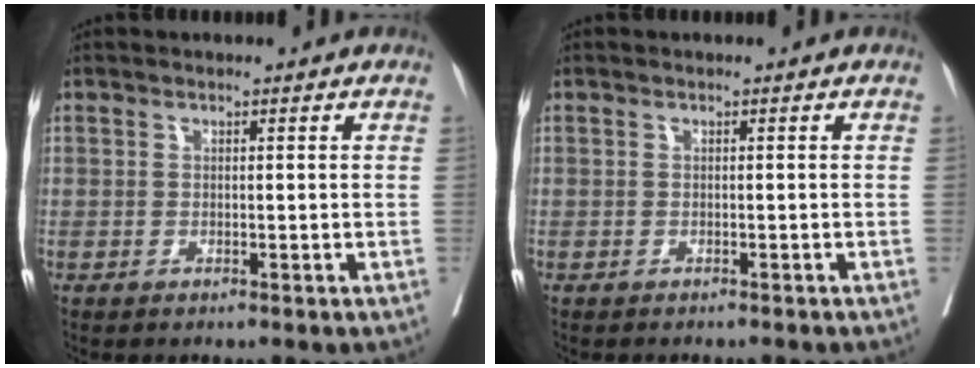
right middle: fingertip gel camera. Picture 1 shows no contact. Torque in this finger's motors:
{"motor_torque": [-0.07, -0.04, -0.03, 0.00]}